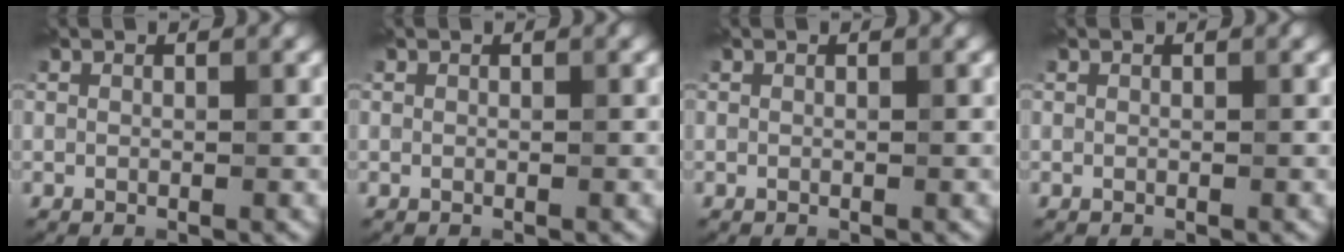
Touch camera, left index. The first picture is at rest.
{"total": 0.0}
{"total": 0.0}
{"total": 0.0}